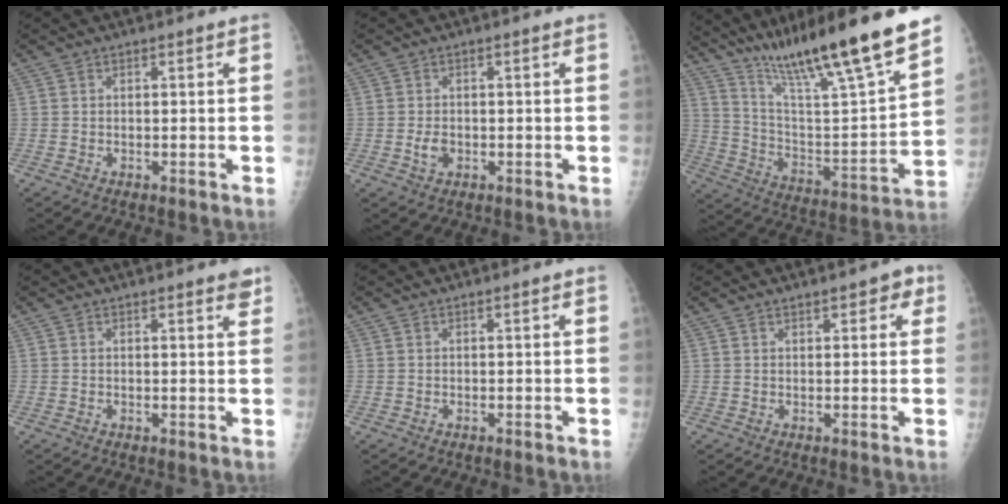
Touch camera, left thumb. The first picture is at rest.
{"total": 2.3, "force": [-0.5, 1.6, 1.6], "torque": [-0.027, 0.001, -0.008]}
{"total": 24.2, "force": [18.6, 2.2, 15.2], "torque": [-0.232, -0.080, 0.315]}
{"total": 1.9, "force": [1.5, 0.4, 1.2], "torque": [-0.010, -0.006, 0.016]}
{"total": 0.0}
{"total": 3.4, "force": [1.9, 1.7, 2.3], "torque": [-0.007, -0.003, 0.020]}